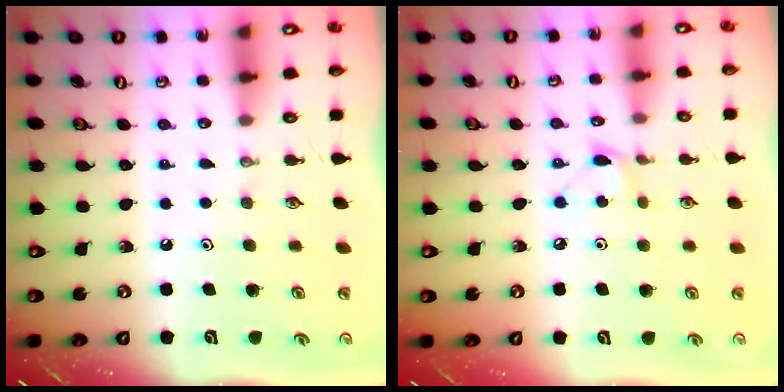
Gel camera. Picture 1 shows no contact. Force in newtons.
{"total": 4.3, "press": 4.3, "slide": 0.5}